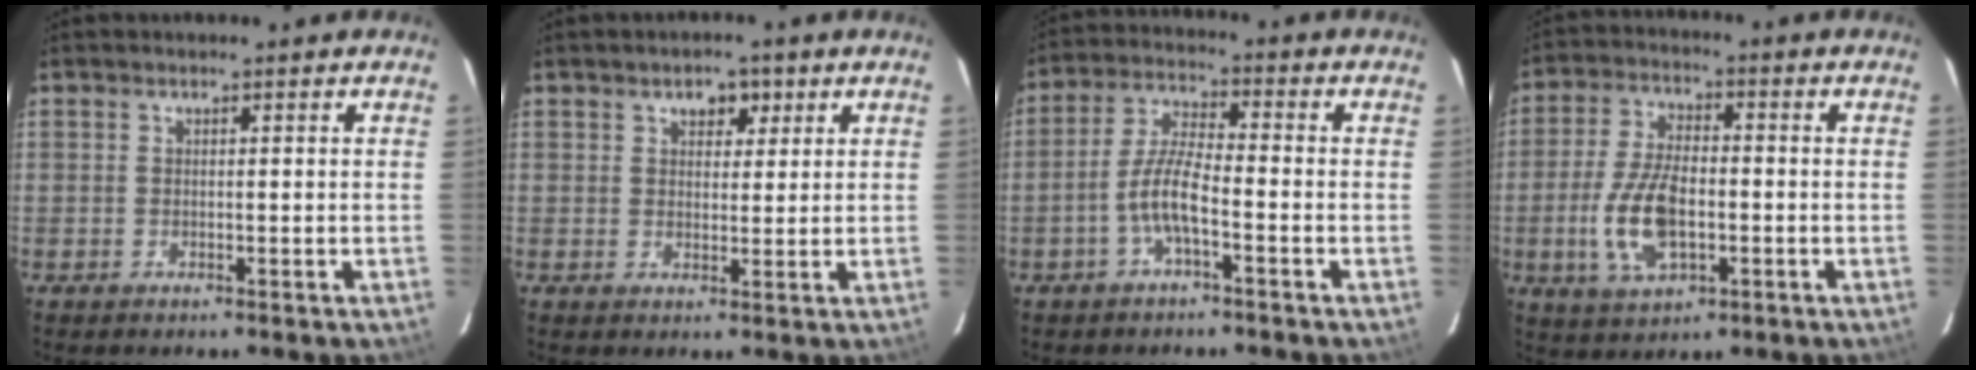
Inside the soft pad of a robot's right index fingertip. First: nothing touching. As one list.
[{"total": 3.7, "force": [1.9, 2.5, 1.9], "torque": [-0.020, 0.009, 0.030]}, {"total": 8.1, "force": [-3.6, 1.7, 7.0], "torque": [-0.156, 0.007, -0.072]}, {"total": 11.6, "force": [-2.8, 5.7, 9.7], "torque": [-0.206, -0.002, -0.047]}]